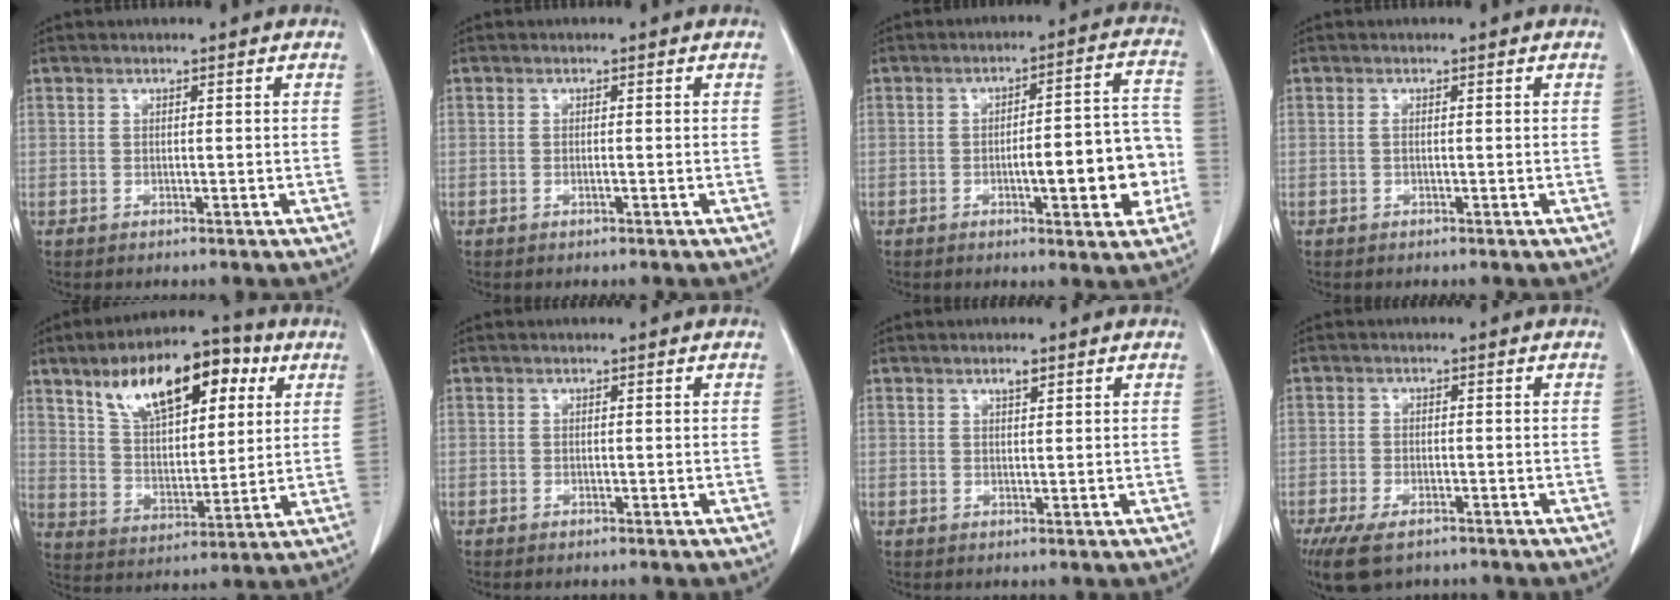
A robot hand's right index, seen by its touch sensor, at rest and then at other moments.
{"total": 0.9, "force": [-0.3, 0.3, 0.8], "torque": [-0.018, -0.001, -0.003]}
{"total": 12.8, "force": [-3.0, 3.2, 12.0], "torque": [-0.151, 0.032, -0.035]}
{"total": 0.8, "force": [0.0, 0.4, 0.7], "torque": [-0.017, 0.001, -0.002]}
{"total": 17.7, "force": [8.5, 8.0, 13.4], "torque": [-0.222, 0.038, 0.146]}
{"total": 0.8, "force": [-0.4, 0.4, 0.6], "torque": [-0.015, -0.001, -0.003]}
{"total": 1.8, "force": [1.1, 0.7, 1.2], "torque": [-0.026, -0.001, 0.020]}
{"total": 9.7, "force": [-6.4, 4.6, 5.6], "torque": [-0.115, -0.013, -0.101]}